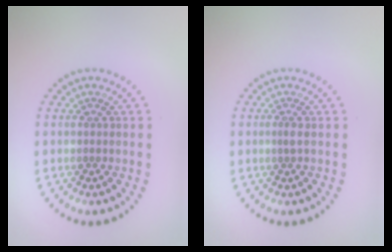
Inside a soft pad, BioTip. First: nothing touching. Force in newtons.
{"total": 0.8, "press": 0.5, "slide": 0.6}